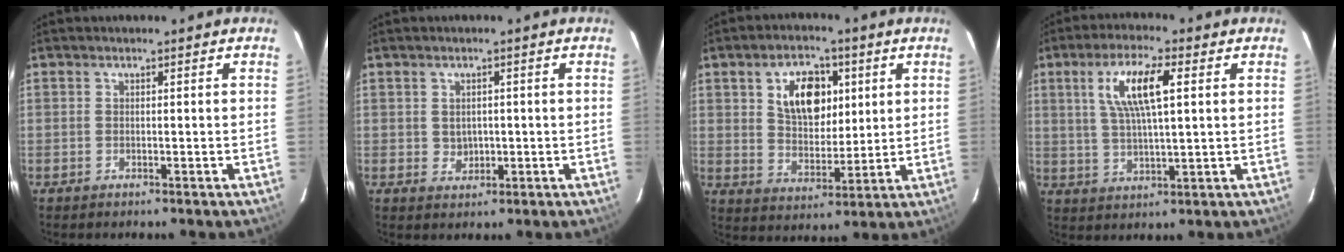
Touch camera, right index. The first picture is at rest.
{"total": 2.5, "force": [0.1, 2.3, 1.1], "torque": [-0.016, 0.004, 0.008]}
{"total": 11.1, "force": [3.9, 6.9, 7.8], "torque": [-0.131, 0.014, 0.073]}
{"total": 9.8, "force": [3.0, 2.4, 9.0], "torque": [-0.172, 0.008, 0.059]}